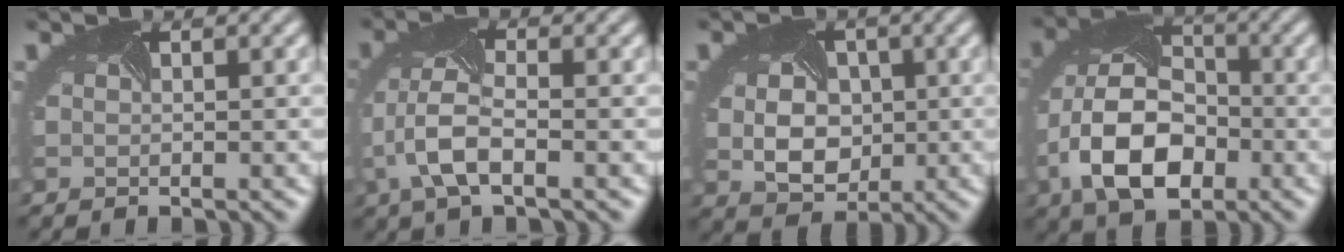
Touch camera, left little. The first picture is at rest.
{"total": 4.5, "force": [-1.5, 1.9, 3.8], "torque": [-0.094, 0.003, -0.030]}
{"total": 6.3, "force": [0.2, 4.9, 4.0], "torque": [-0.066, -0.001, 0.001]}
{"total": 9.8, "force": [-3.3, 6.0, 6.9], "torque": [-0.157, -0.011, -0.067]}